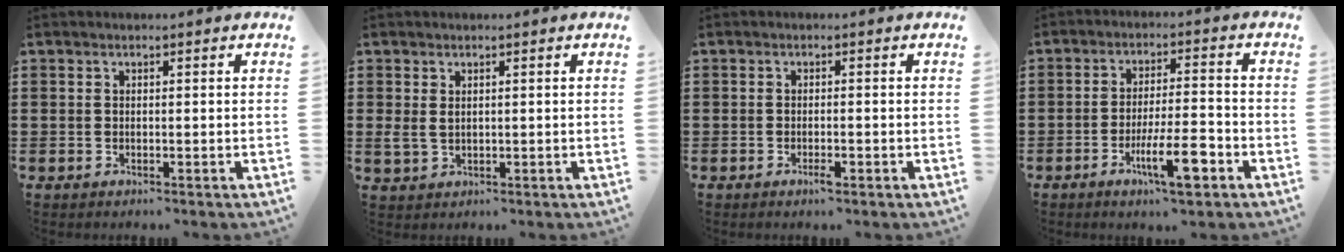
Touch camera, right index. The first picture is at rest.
{"total": 1.7, "force": [0.6, 1.2, 1.1], "torque": [-0.033, 0.003, 0.009]}
{"total": 1.7, "force": [-0.9, 0.3, 1.4], "torque": [-0.026, -0.002, -0.016]}
{"total": 9.3, "force": [-4.1, 2.2, 8.0], "torque": [-0.146, -0.001, -0.072]}